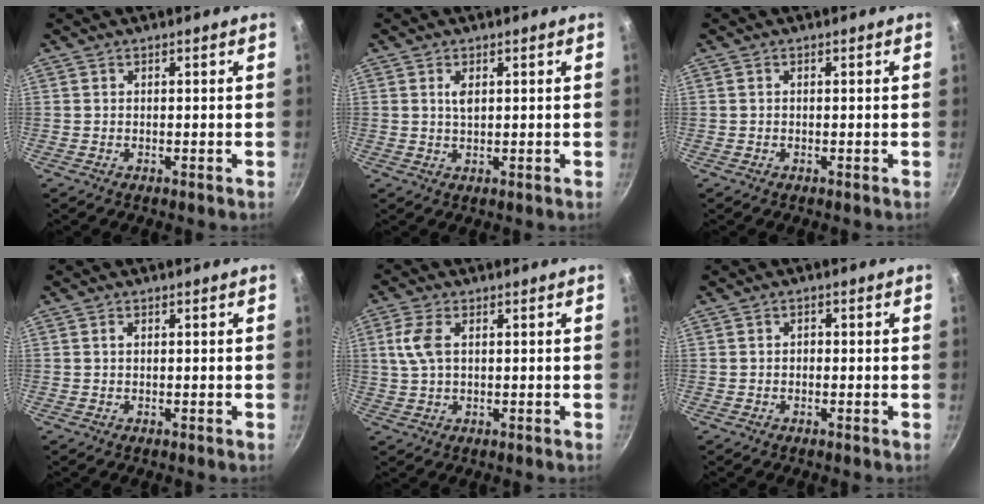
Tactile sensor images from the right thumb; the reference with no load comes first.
{"total": 2.2, "force": [0.8, 1.1, 1.7], "torque": [-0.031, -0.003, 0.018]}
{"total": 0.0}
{"total": 0.8, "force": [0.3, 0.5, 0.5], "torque": [-0.011, 0.002, 0.007]}
{"total": 5.6, "force": [1.3, 3.2, 4.4], "torque": [-0.095, 0.008, 0.025]}
{"total": 1.1, "force": [-0.2, 0.9, 0.6], "torque": [-0.010, 0.005, -0.002]}